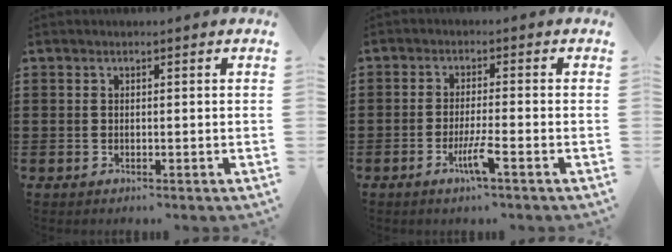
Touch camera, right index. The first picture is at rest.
{"total": 4.2, "force": [-2.3, -0.1, 3.5], "torque": [-0.071, -0.015, -0.043]}